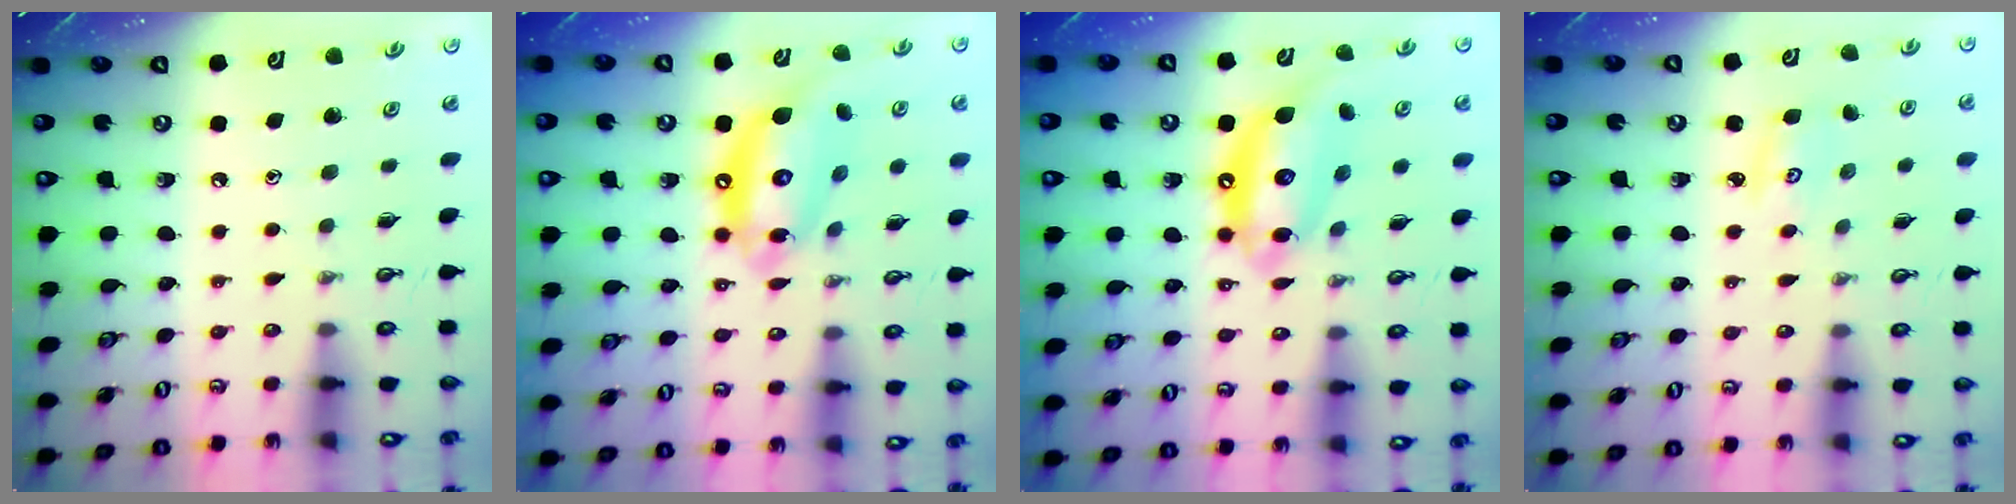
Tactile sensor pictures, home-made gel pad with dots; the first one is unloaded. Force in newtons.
{"total": 15.7, "press": 15.5, "slide": 1.8}
{"total": 14.6, "press": 14.5, "slide": 1.8}
{"total": 2.3, "press": 2.3, "slide": 0.2}